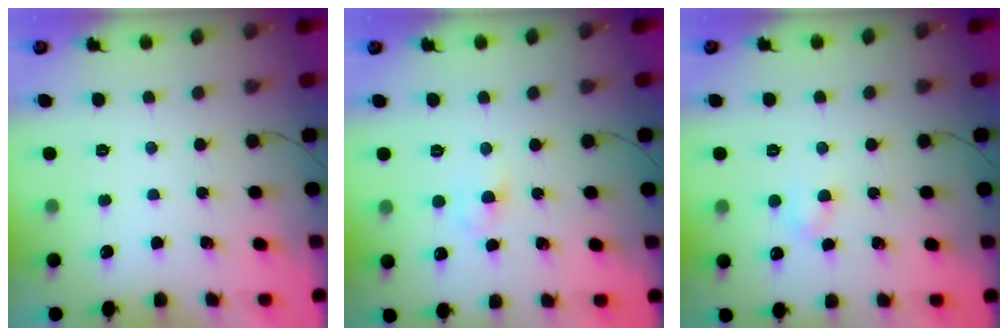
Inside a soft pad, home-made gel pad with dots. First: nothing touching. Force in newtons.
{"total": 2.8, "press": 2.6, "slide": 1.0}
{"total": 3.0, "press": 2.8, "slide": 1.0}